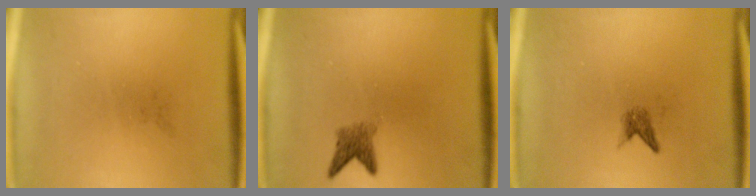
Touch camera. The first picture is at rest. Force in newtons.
{"total": 2.4}
{"total": 1.3}